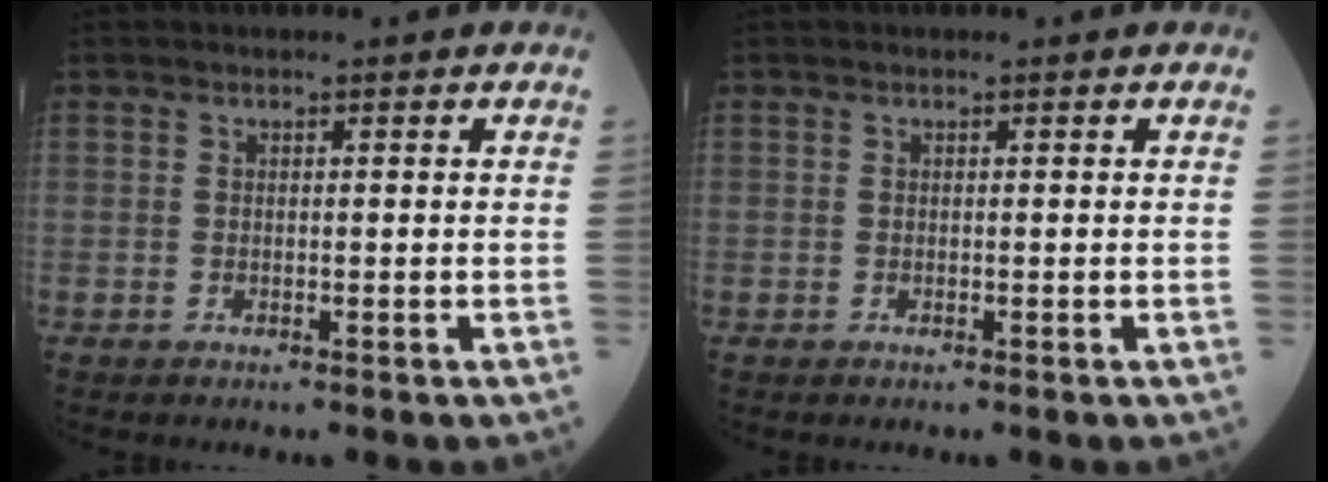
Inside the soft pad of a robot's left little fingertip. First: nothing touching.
{"total": 0.0}